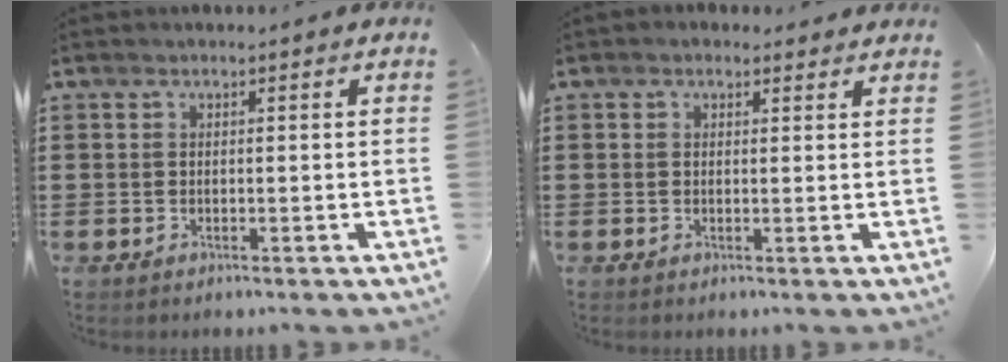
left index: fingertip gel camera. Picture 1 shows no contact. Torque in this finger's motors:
{"motor_torque": [2.14, 0.00, 0.48, 0.03]}